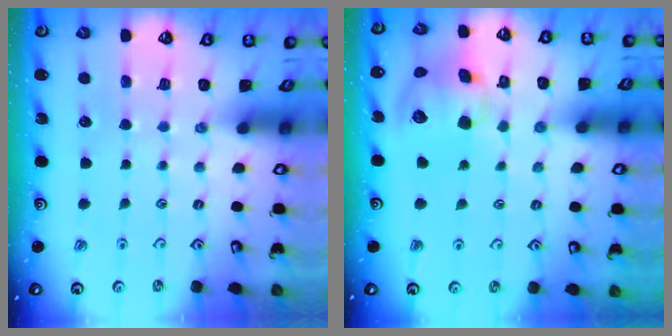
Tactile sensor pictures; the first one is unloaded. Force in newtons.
{"total": 13.1, "press": 13.0, "slide": 2.0}